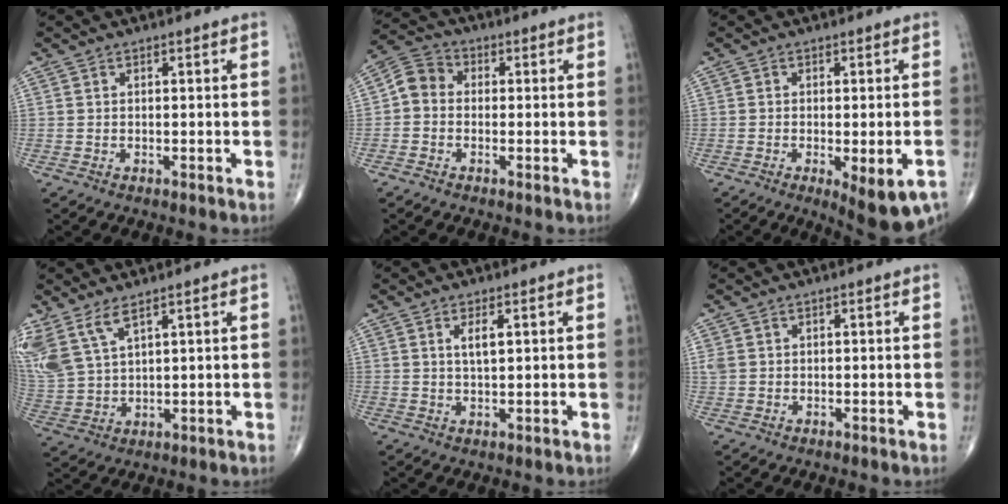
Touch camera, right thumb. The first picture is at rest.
{"total": 5.3, "force": [-0.4, 4.5, 2.8], "torque": [-0.037, 0.018, -0.027]}
{"total": 9.5, "force": [-4.3, 3.0, 7.9], "torque": [-0.102, 0.001, -0.056]}
{"total": 9.9, "force": [6.2, 4.0, 6.6], "torque": [-0.158, -0.017, 0.142]}
{"total": 3.2, "force": [1.2, 1.0, 2.8], "torque": [-0.052, -0.007, 0.022]}
{"total": 1.8, "force": [0.6, 1.4, 0.8], "torque": [-0.021, 0.005, 0.017]}